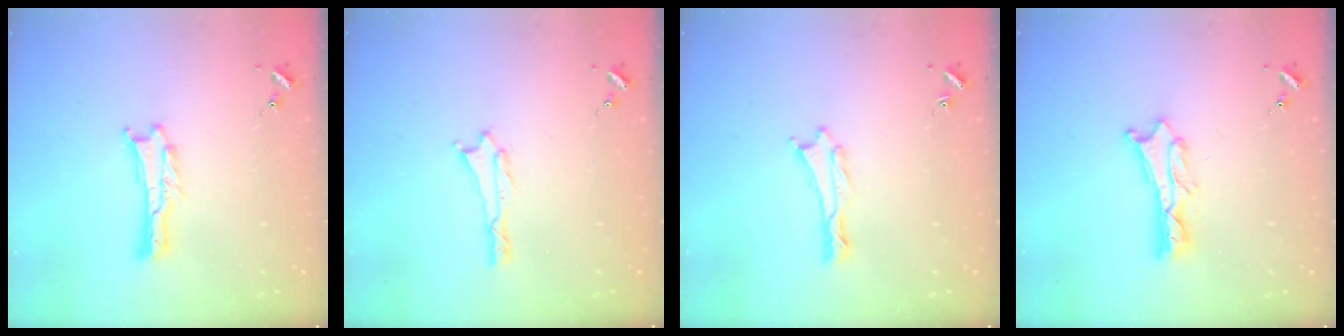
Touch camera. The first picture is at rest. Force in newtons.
{"total": 0.0}
{"total": 0.0}
{"total": 2.0, "press": 2.0, "slide": 0.2}